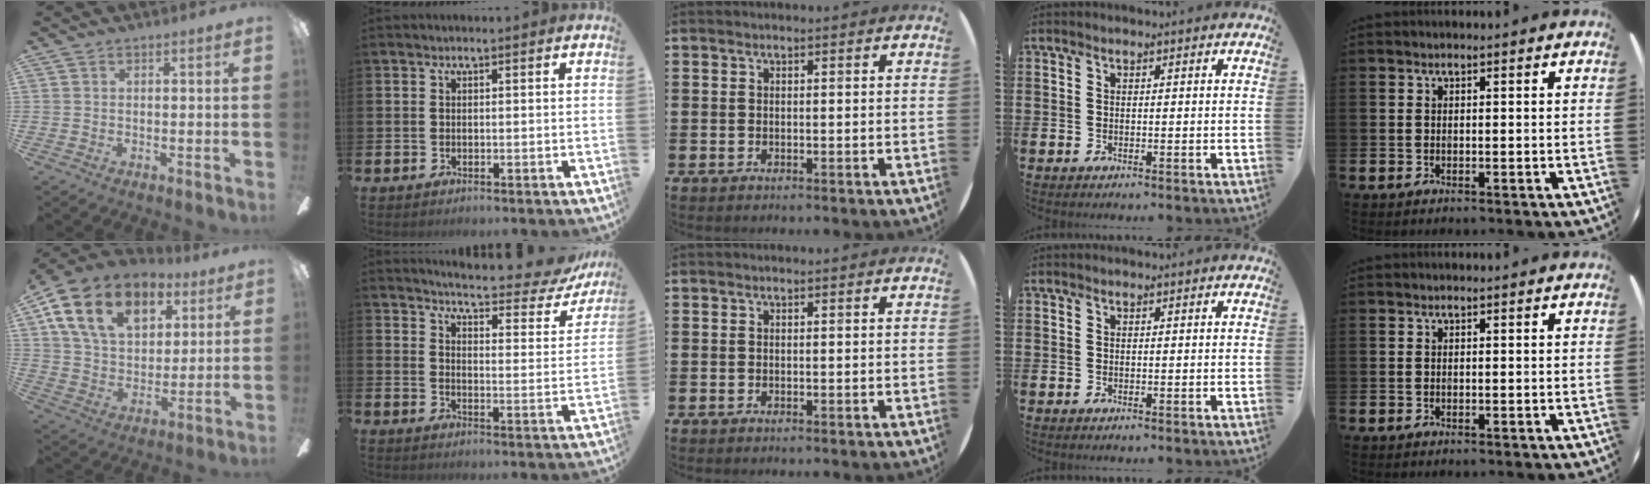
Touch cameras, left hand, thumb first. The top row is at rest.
{"thumb": {"total": 17.7, "force": [9.1, 11.4, 10.0], "torque": [-0.170, -0.026, 0.167]}, "index": {"total": 5.0, "force": [4.8, 0.6, 1.2], "torque": [-0.035, -0.046, 0.074]}}